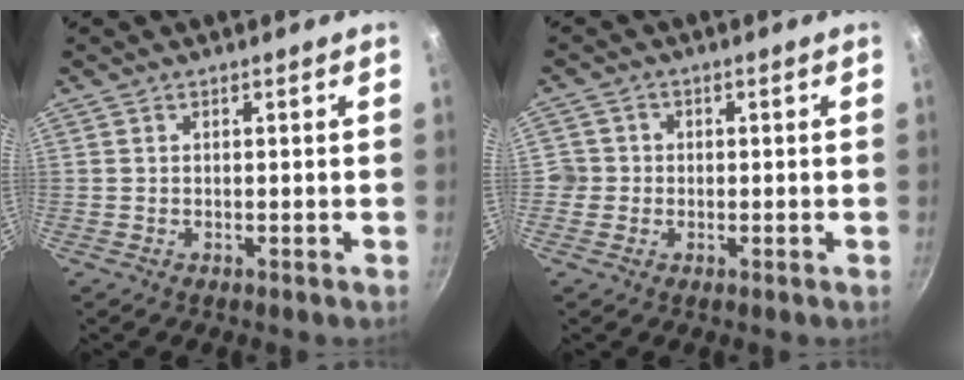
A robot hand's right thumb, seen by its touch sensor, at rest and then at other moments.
{"total": 3.0, "force": [-0.6, 2.9, 0.5], "torque": [0.008, 0.010, -0.015]}